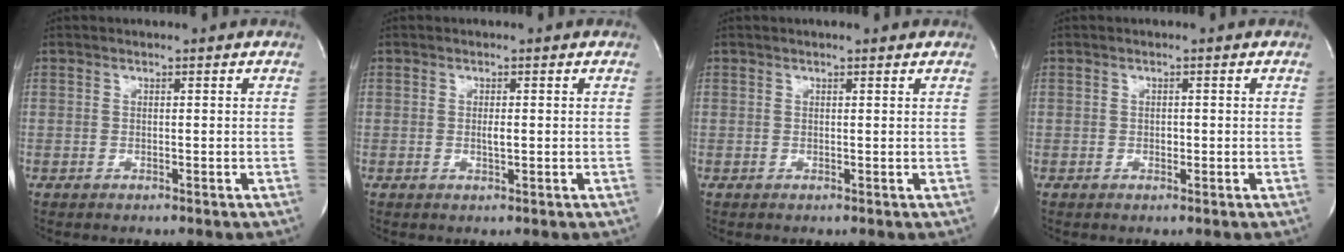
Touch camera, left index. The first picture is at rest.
{"total": 1.3, "force": [0.0, 0.3, 1.2], "torque": [-0.025, -0.001, 0.001]}
{"total": 1.6, "force": [1.3, 0.3, 0.9], "torque": [-0.016, 0.009, 0.017]}
{"total": 0.8, "force": [-0.1, 0.6, 0.5], "torque": [-0.009, 0.001, -0.003]}